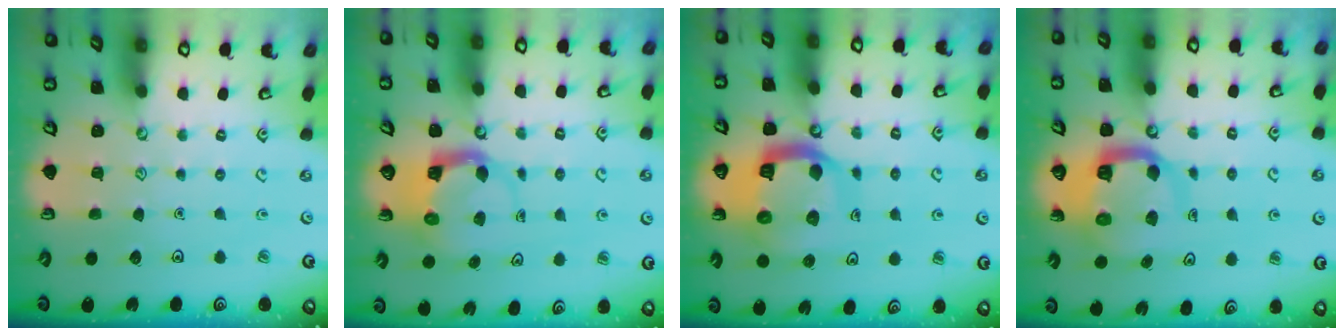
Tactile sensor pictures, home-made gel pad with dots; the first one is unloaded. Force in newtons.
{"total": 3.8, "press": 3.7, "slide": 0.6}
{"total": 15.5, "press": 15.4, "slide": 1.9}
{"total": 9.2, "press": 9.1, "slide": 1.2}